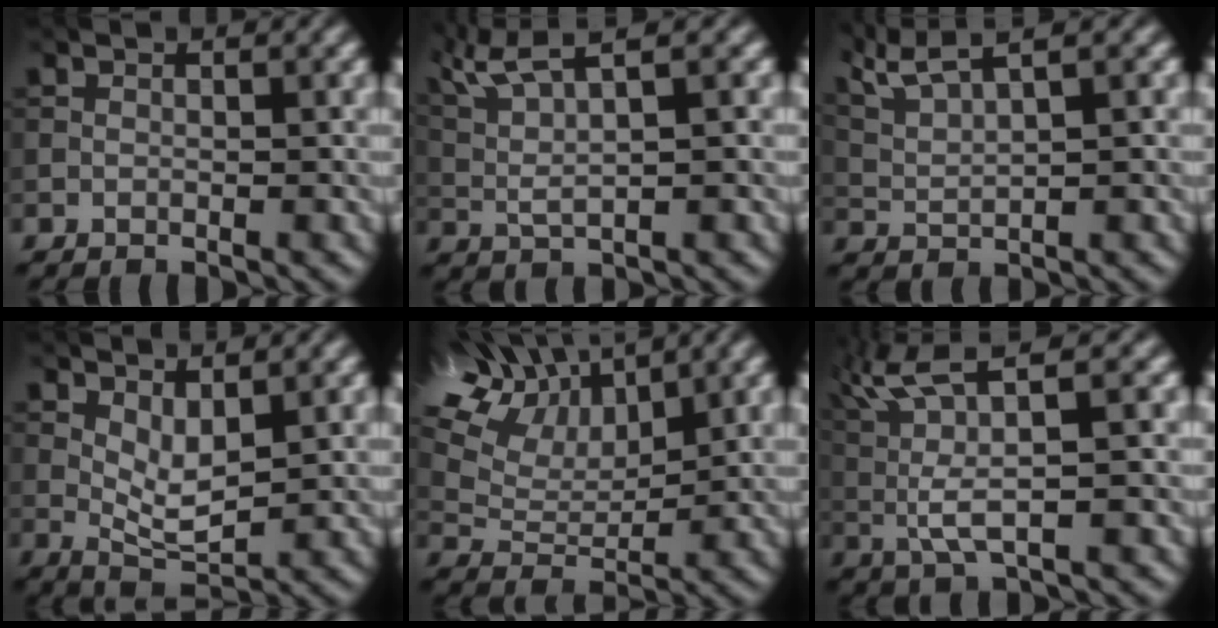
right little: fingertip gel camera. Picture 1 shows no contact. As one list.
[{"total": 4.9, "force": [3.3, 0.5, 3.7], "torque": [-0.092, 0.019, 0.077]}, {"total": 4.7, "force": [3.7, 0.5, 2.9], "torque": [-0.075, 0.021, 0.077]}, {"total": 2.0, "force": [0.4, 0.4, 1.9], "torque": [-0.053, -0.005, 0.030]}, {"total": 11.2, "force": [7.5, 5.7, 6.0], "torque": [-0.161, 0.049, 0.134]}, {"total": 5.7, "force": [2.2, 0.8, 5.2], "torque": [-0.126, 0.017, 0.062]}]